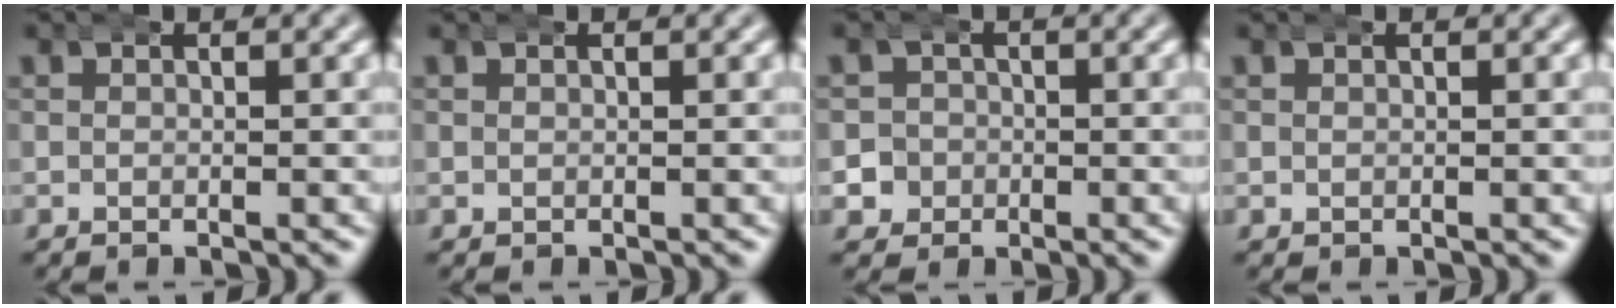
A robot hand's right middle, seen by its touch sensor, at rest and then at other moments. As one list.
[{"total": 0.0}, {"total": 5.4, "force": [-1.6, 5.1, 0.7], "torque": [-0.031, -0.021, -0.028]}, {"total": 0.0}]